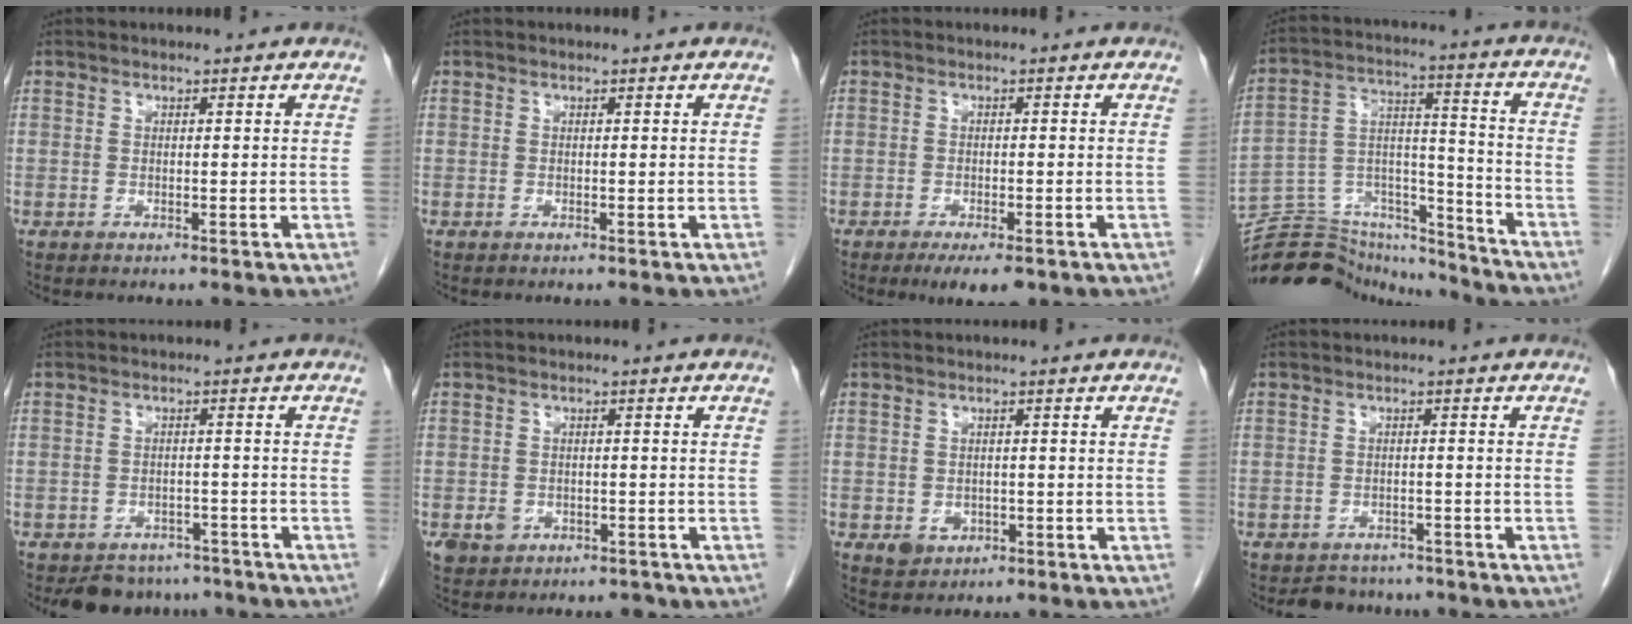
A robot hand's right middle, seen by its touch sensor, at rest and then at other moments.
{"total": 0.0}
{"total": 4.8, "force": [-3.2, 1.3, 3.3], "torque": [-0.045, -0.008, -0.045]}
{"total": 19.8, "force": [-19.0, 4.8, 3.0], "torque": [-0.070, 0.056, -0.294]}
{"total": 6.5, "force": [-5.7, 3.1, 0.2], "torque": [0.009, 0.007, -0.076]}
{"total": 3.8, "force": [-2.0, 3.0, 1.0], "torque": [-0.014, 0.006, -0.024]}
{"total": 2.6, "force": [-0.8, 2.3, 1.1], "torque": [-0.015, 0.001, -0.003]}
{"total": 3.9, "force": [-3.4, 1.7, -0.4], "torque": [0.005, 0.004, -0.050]}